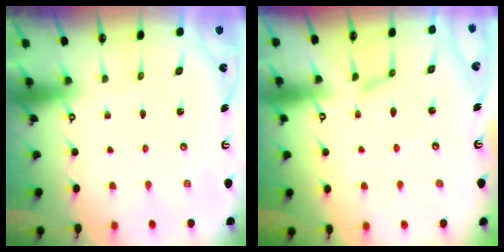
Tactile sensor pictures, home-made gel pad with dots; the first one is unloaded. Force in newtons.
{"total": 2.1, "press": 2.0, "slide": 0.5}